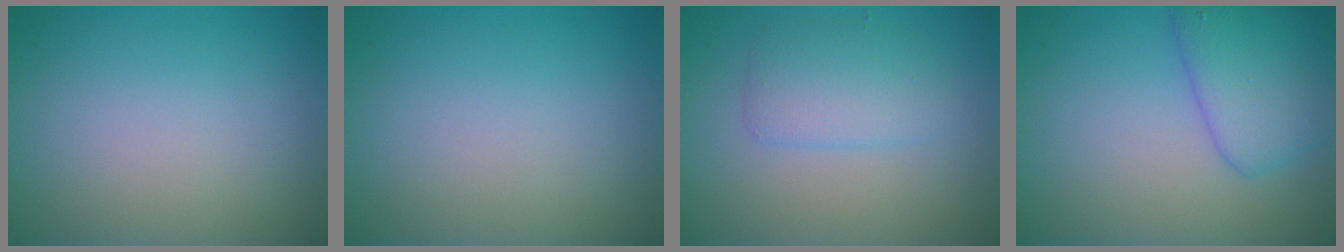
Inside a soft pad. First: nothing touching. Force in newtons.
{"total": 0.0}
{"total": 2.9, "press": 2.9, "slide": 0.2}
{"total": 4.4, "press": 4.3, "slide": 0.3}